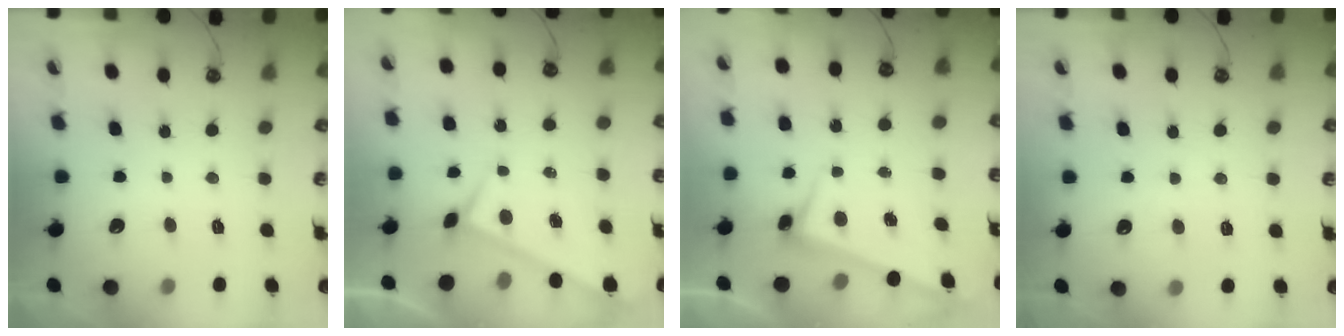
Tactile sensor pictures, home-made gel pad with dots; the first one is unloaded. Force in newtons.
{"total": 0.0}
{"total": 2.7, "press": 2.7, "slide": 0.4}
{"total": 1.3, "press": 1.2, "slide": 0.3}